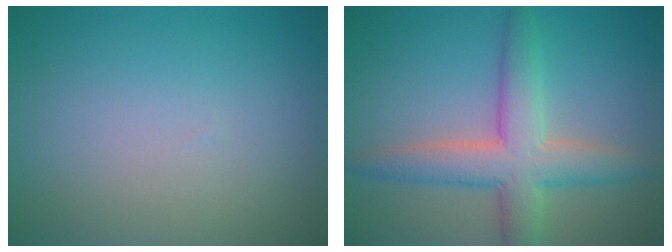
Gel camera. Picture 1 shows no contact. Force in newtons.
{"total": 5.7, "press": 5.7, "slide": 0.1}